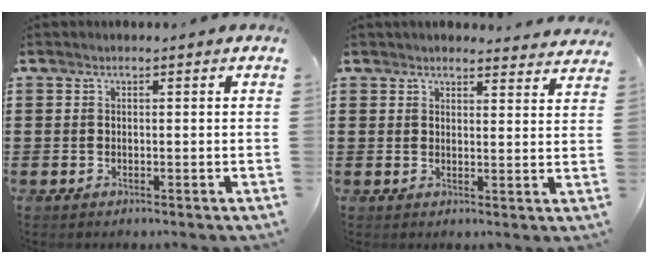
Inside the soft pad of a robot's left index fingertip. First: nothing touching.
{"total": 2.9, "force": [2.9, 0.2, 0.4], "torque": [-0.008, -0.015, 0.052]}